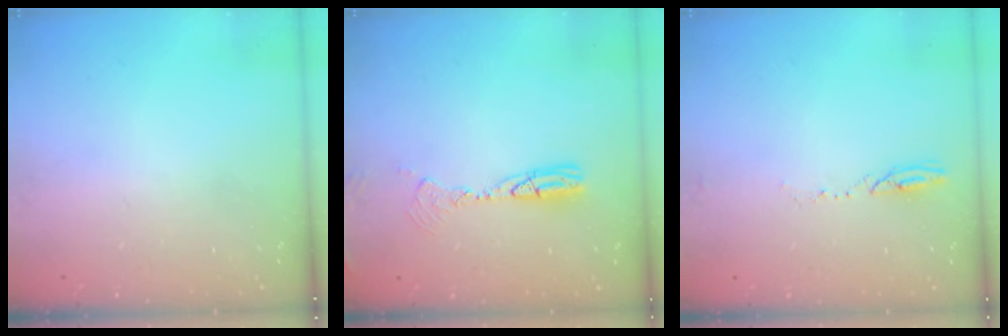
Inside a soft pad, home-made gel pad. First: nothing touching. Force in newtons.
{"total": 9.2, "press": 9.0, "slide": 2.2}
{"total": 4.7, "press": 4.7, "slide": 0.5}